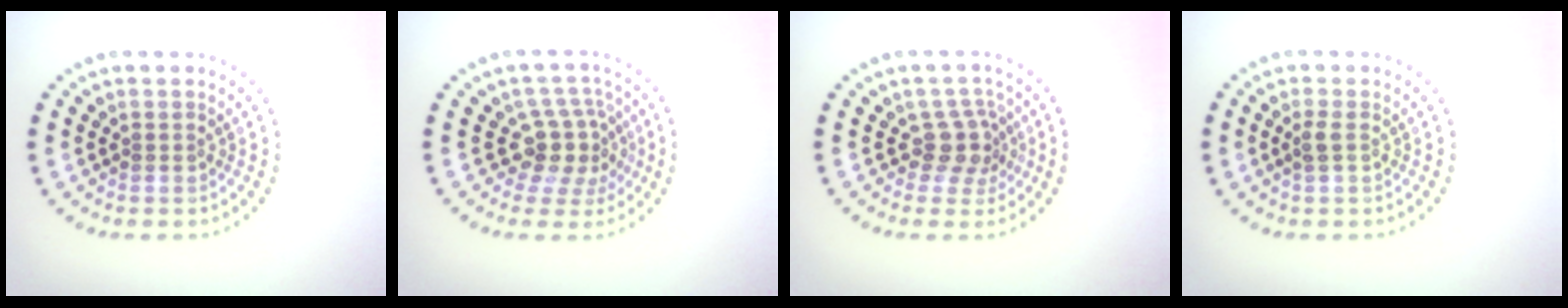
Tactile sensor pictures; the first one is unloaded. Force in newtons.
{"total": 3.7, "press": 2.9, "slide": 2.3}
{"total": 2.7, "press": 2.1, "slide": 1.7}
{"total": 0.9, "press": 0.8, "slide": 0.3}